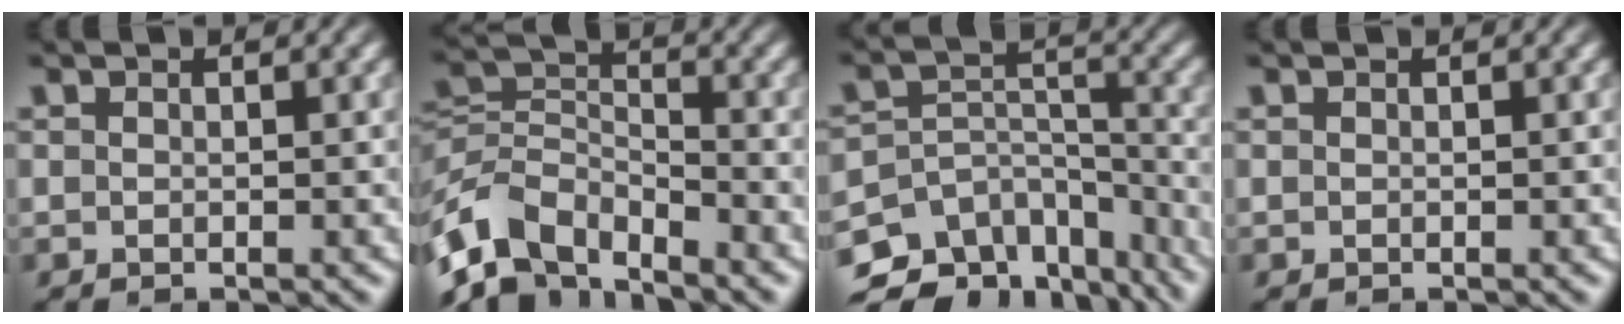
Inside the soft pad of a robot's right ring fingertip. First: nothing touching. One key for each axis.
{"total": 7.7, "fx": -3.8, "fy": 5.3, "fz": 4.1, "tx": -0.101, "ty": -0.040, "tz": -0.057}
{"total": 10.9, "fx": -6.6, "fy": 7.1, "fz": 5.0, "tx": -0.091, "ty": -0.037, "tz": -0.099}
{"total": 0.0}